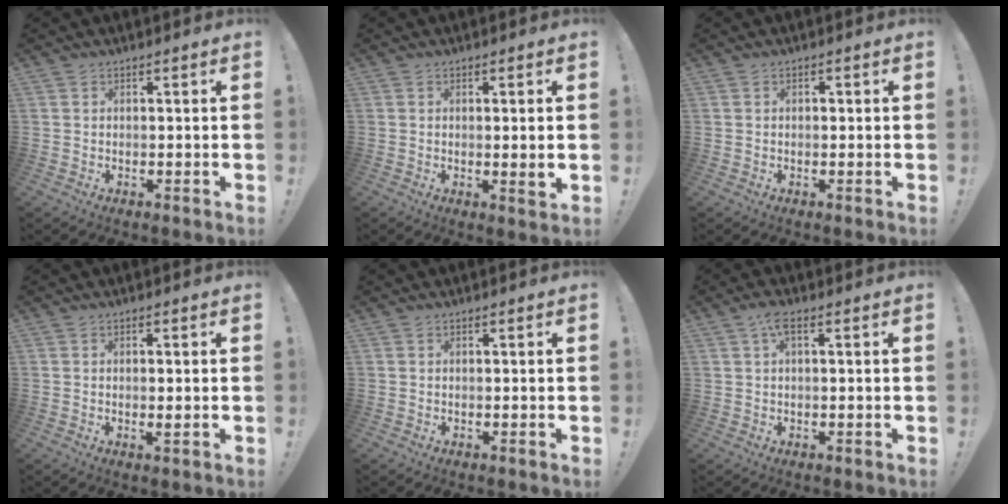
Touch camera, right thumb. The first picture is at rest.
{"total": 2.5, "force": [0.4, -0.3, 2.4], "torque": [-0.030, -0.010, 0.002]}
{"total": 0.5, "force": [-0.2, 0.5, 0.2], "torque": [-0.006, 0.004, -0.005]}
{"total": 1.2, "force": [-0.1, 0.1, 1.2], "torque": [-0.017, -0.004, -0.002]}
{"total": 0.0}
{"total": 3.3, "force": [0.8, 1.0, 3.0], "torque": [-0.060, 0.007, 0.012]}